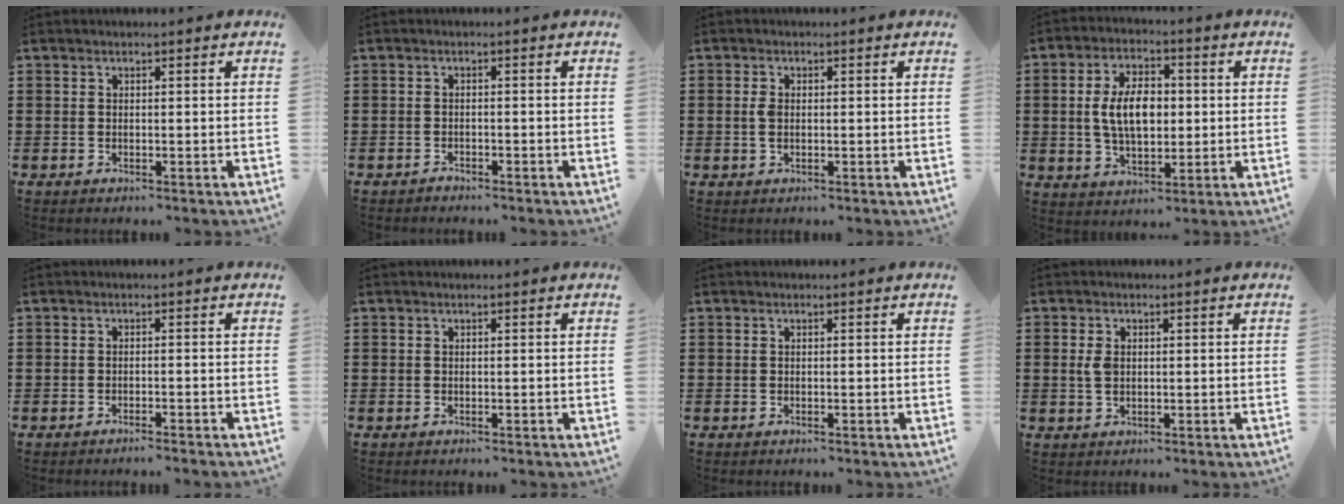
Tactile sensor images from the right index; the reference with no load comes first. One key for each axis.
{"total": 0.9, "fx": -0.8, "fy": 0.2, "fz": 0.0, "tx": -0.003, "ty": 0.002, "tz": -0.018}
{"total": 1.9, "fx": 0.0, "fy": 1.0, "fz": 1.6, "tx": -0.042, "ty": 0.001, "tz": -0.004}
{"total": 8.1, "fx": 0.2, "fy": 4.5, "fz": 6.7, "tx": -0.135, "ty": 0.003, "tz": -0.007}
{"total": 1.2, "fx": -1.1, "fy": -0.3, "fz": 0.3, "tx": -0.005, "ty": -0.001, "tz": -0.022}
{"total": 0.0}
{"total": 0.0}
{"total": 2.5, "fx": 0.3, "fy": 1.5, "fz": 2.0, "tx": -0.051, "ty": 0.003, "tz": 0.001}